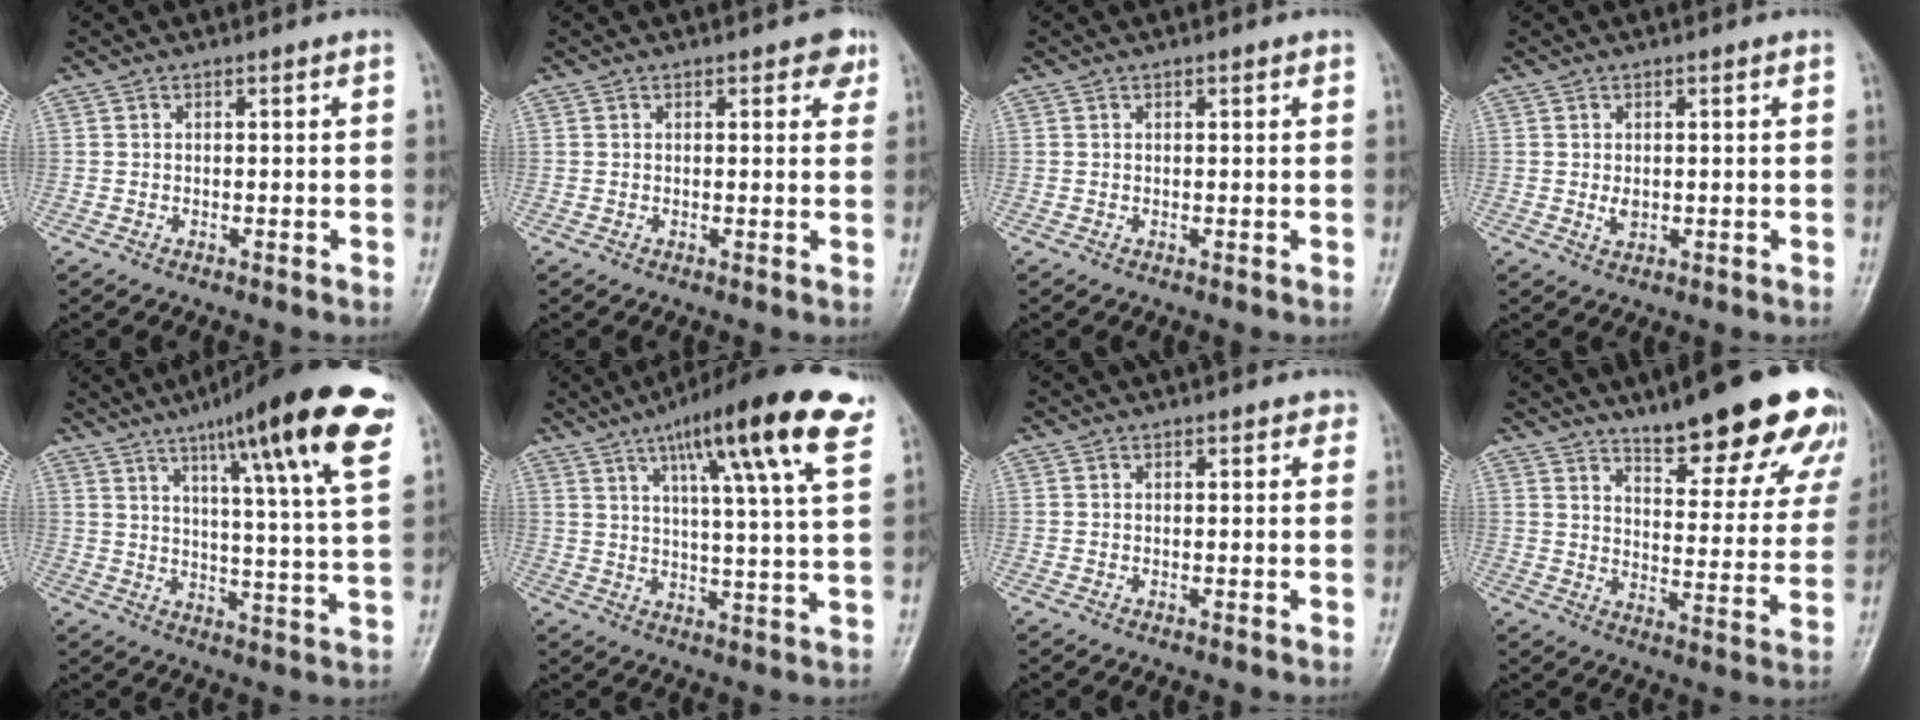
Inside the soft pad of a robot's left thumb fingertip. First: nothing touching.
{"total": 3.0, "force": [1.7, 1.6, 1.9], "torque": [0.000, -0.003, 0.014]}
{"total": 0.7, "force": [0.4, 0.4, 0.5], "torque": [-0.003, -0.001, 0.003]}
{"total": 1.8, "force": [0.1, 1.2, 1.3], "torque": [-0.017, -0.003, 0.004]}
{"total": 22.5, "force": [13.0, 2.7, 18.2], "torque": [-0.251, -0.036, 0.175]}
{"total": 19.6, "force": [10.5, 2.8, 16.4], "torque": [-0.230, -0.022, 0.148]}
{"total": 1.4, "force": [0.7, 0.9, 0.7], "torque": [0.006, 0.000, 0.003]}
{"total": 22.1, "force": [16.0, 6.1, 14.0], "torque": [-0.139, -0.079, 0.213]}